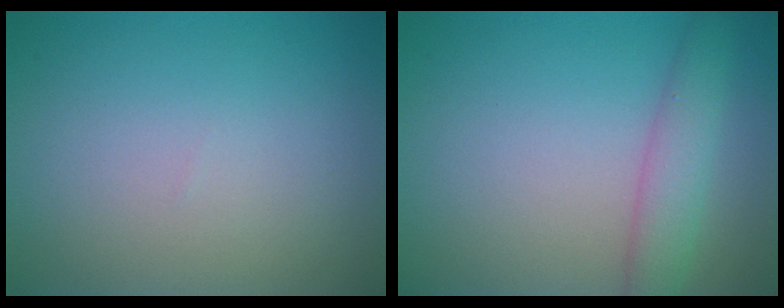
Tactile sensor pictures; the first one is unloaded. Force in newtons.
{"total": 3.1, "press": 3.1, "slide": 0.1}